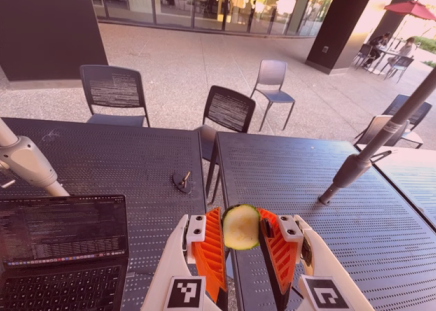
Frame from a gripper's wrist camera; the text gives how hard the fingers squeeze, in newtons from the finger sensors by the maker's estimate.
{"total": 6.1, "left": 5.7, "right": 6.4}